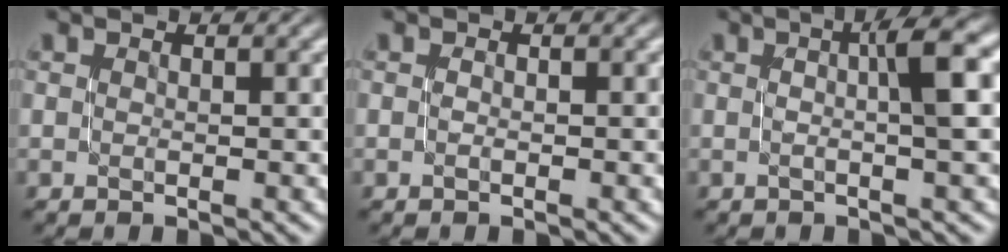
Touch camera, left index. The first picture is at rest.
{"total": 0.0}
{"total": 4.9, "force": [0.6, 0.8, 4.9], "torque": [-0.065, 0.013, 0.005]}